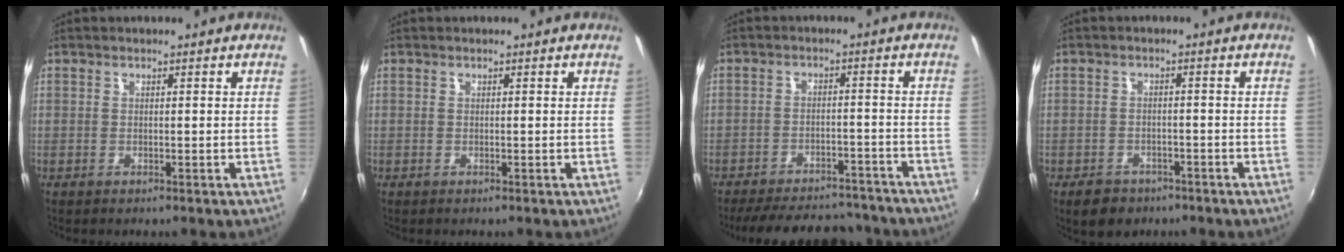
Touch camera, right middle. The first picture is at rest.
{"total": 0.0}
{"total": 18.3, "force": [-15.7, 6.4, 6.7], "torque": [-0.148, 0.022, -0.196]}
{"total": 5.1, "force": [-3.6, 3.2, 1.8], "torque": [-0.049, -0.002, -0.049]}